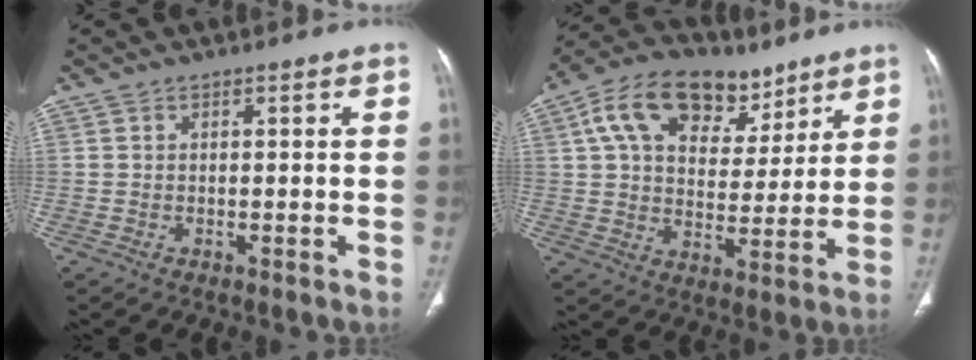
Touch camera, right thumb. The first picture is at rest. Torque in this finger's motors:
{"motor_torque": [0.26, 0.44, 0.08, 0.29, 0.34]}